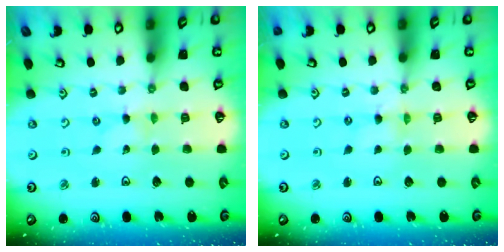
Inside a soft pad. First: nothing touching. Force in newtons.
{"total": 0.0}